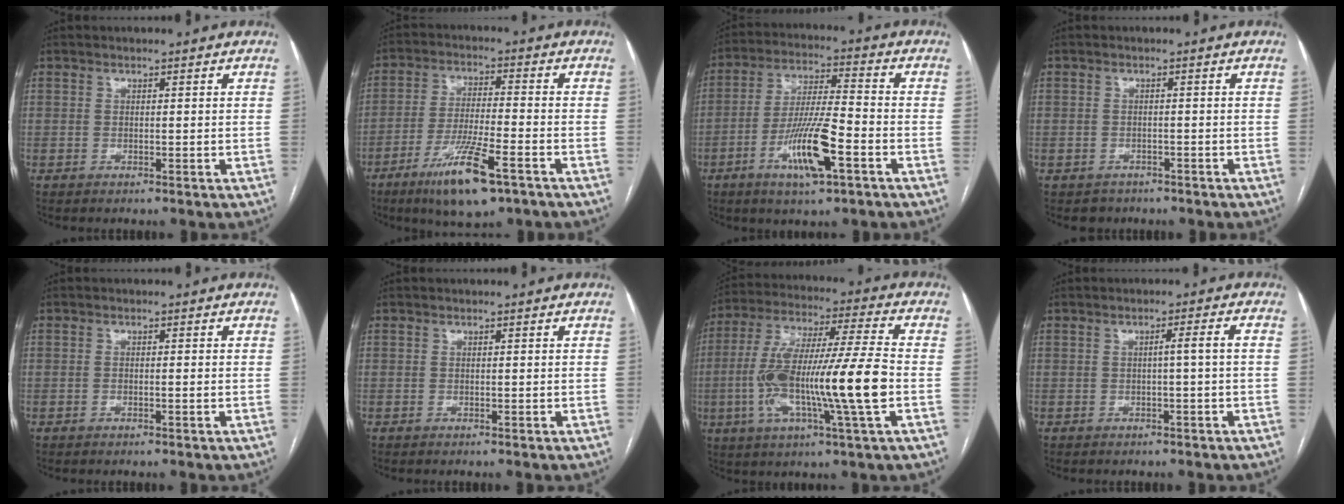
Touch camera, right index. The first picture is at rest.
{"total": 11.5, "force": [-6.7, 1.6, 9.2], "torque": [-0.174, -0.021, -0.112]}
{"total": 11.9, "force": [-5.0, 1.6, 10.7], "torque": [-0.204, -0.008, -0.090]}
{"total": 2.6, "force": [-1.7, 1.9, -0.2], "torque": [-0.002, 0.008, -0.024]}
{"total": 1.0, "force": [-0.2, 0.2, 1.0], "torque": [-0.020, 0.002, -0.001]}
{"total": 0.0}
{"total": 18.7, "force": [-3.4, 0.5, 18.4], "torque": [-0.354, 0.000, -0.064]}
{"total": 2.0, "force": [-0.2, -0.5, 1.9], "torque": [-0.029, 0.003, -0.002]}